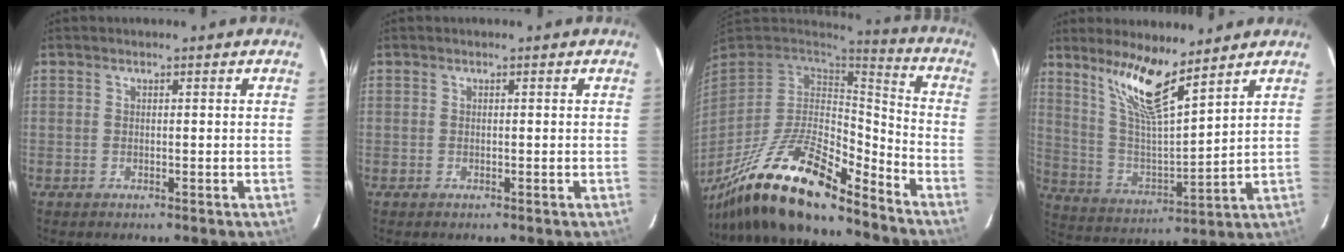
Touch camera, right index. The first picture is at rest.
{"total": 0.0}
{"total": 21.0, "force": [-14.9, 5.8, 13.7], "torque": [-0.274, -0.032, -0.272]}
{"total": 12.5, "force": [9.1, 1.3, 8.4], "torque": [-0.155, -0.005, 0.185]}